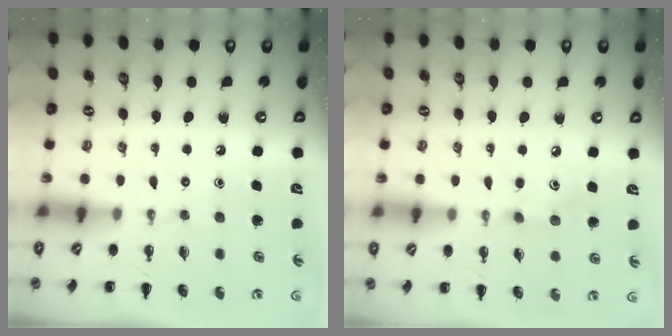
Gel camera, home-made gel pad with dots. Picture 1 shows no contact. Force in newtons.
{"total": 4.3, "press": 4.1, "slide": 1.1}